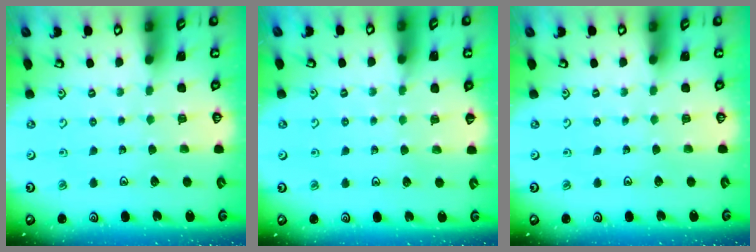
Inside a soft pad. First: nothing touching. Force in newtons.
{"total": 3.5, "press": 3.5, "slide": 0.4}
{"total": 0.0}